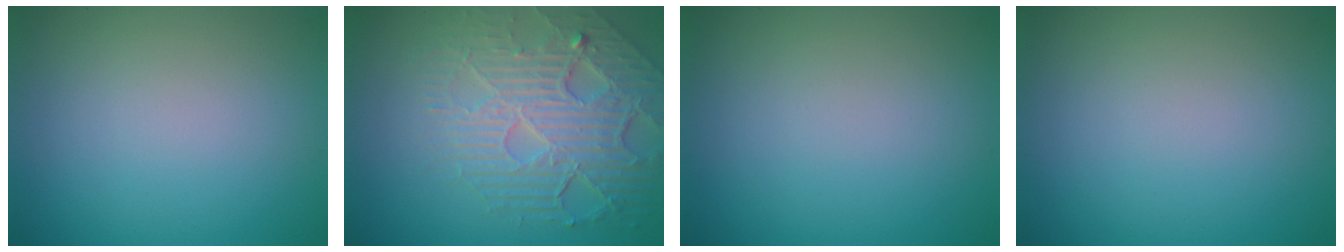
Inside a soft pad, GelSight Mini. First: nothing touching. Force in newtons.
{"total": 7.4, "press": 5.3, "slide": 5.1}
{"total": 0.0}
{"total": 0.0}